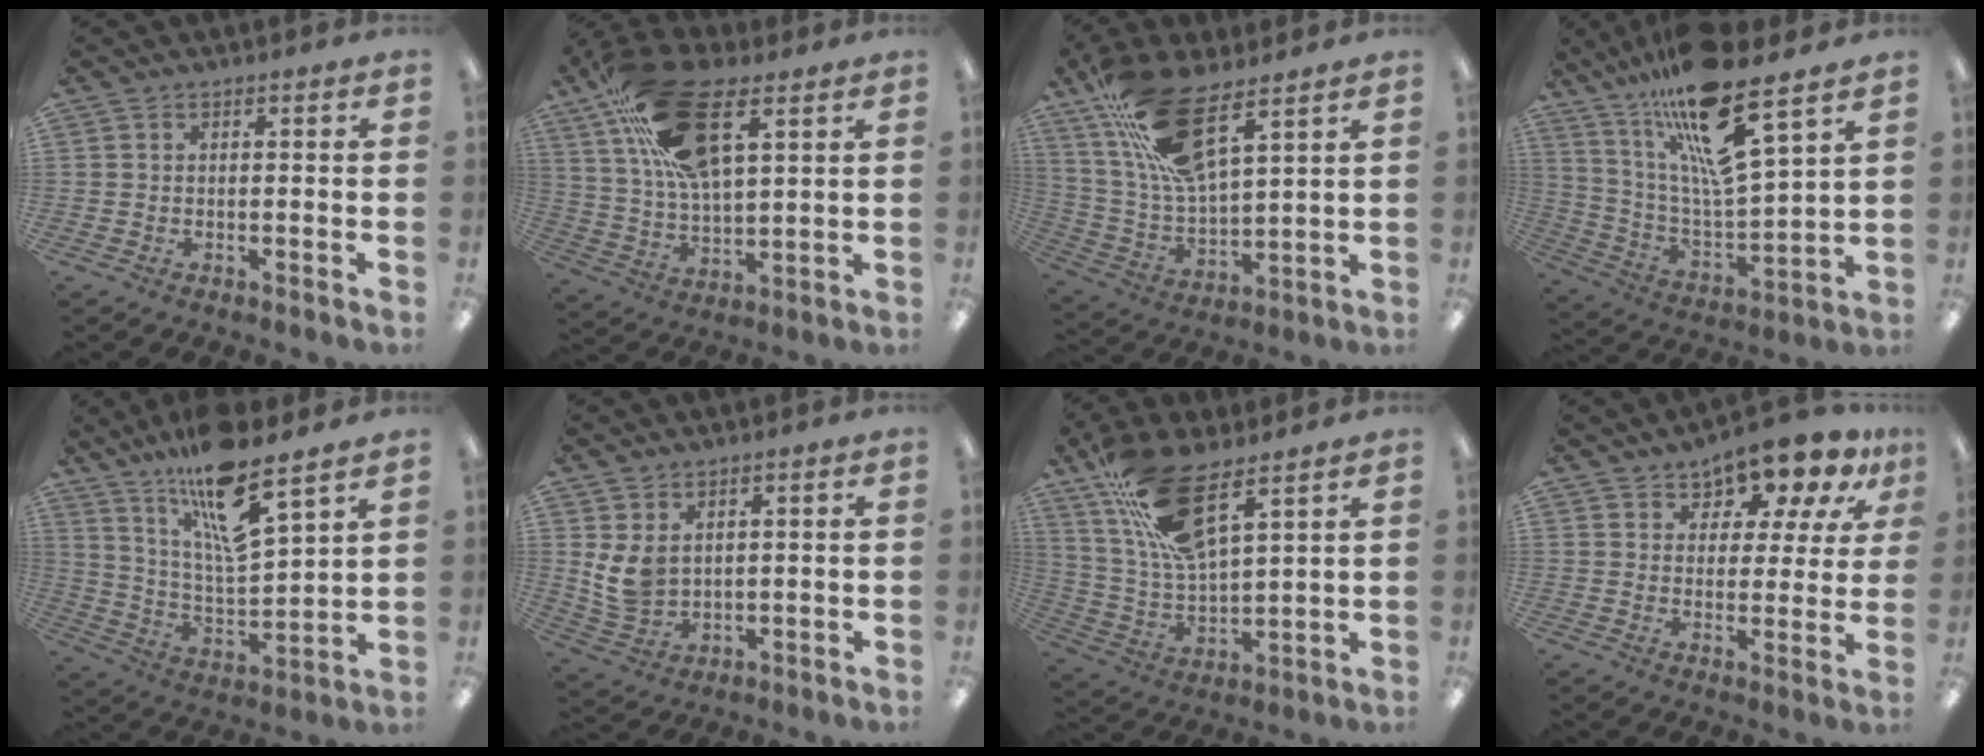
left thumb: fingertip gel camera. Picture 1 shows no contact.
{"total": 23.0, "force": [11.8, 10.3, 16.9], "torque": [-0.316, -0.029, 0.207]}
{"total": 17.4, "force": [11.5, 5.5, 11.9], "torque": [-0.251, -0.049, 0.203]}
{"total": 19.8, "force": [14.2, 3.5, 13.4], "torque": [-0.255, -0.087, 0.231]}
{"total": 15.8, "force": [12.2, 2.9, 9.6], "torque": [-0.179, -0.075, 0.205]}
{"total": 6.9, "force": [2.6, 4.9, 4.1], "torque": [-0.104, -0.008, 0.052]}
{"total": 16.5, "force": [11.1, 5.1, 11.1], "torque": [-0.237, -0.044, 0.196]}
{"total": 11.3, "force": [9.7, 4.5, 3.8], "torque": [-0.070, -0.069, 0.175]}